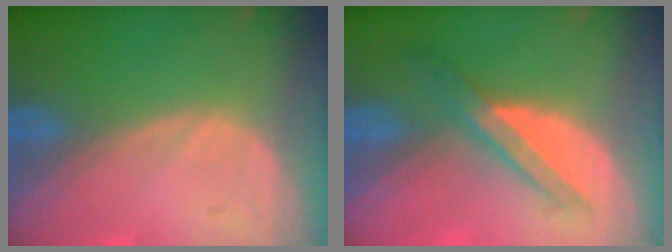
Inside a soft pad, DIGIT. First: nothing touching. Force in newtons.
{"total": 5.8, "press": 5.3, "slide": 2.3}